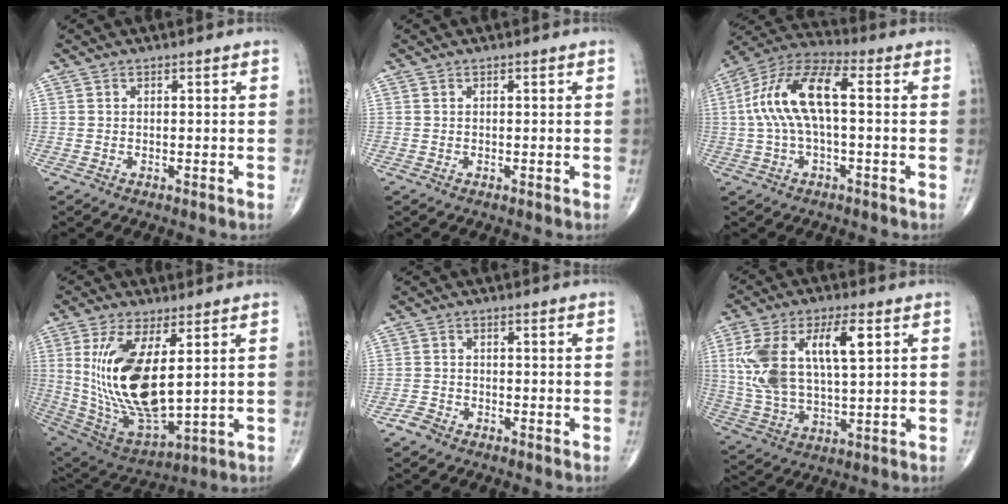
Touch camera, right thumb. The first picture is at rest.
{"total": 0.0}
{"total": 13.9, "force": [0.9, 5.7, 12.6], "torque": [-0.266, 0.044, 0.010]}
{"total": 19.6, "force": [3.6, 8.3, 17.4], "torque": [-0.345, -0.029, 0.087]}
{"total": 2.2, "force": [-1.7, 1.3, 0.5], "torque": [-0.010, 0.008, -0.033]}
{"total": 17.2, "force": [4.6, 7.7, 14.7], "torque": [-0.287, 0.003, 0.091]}